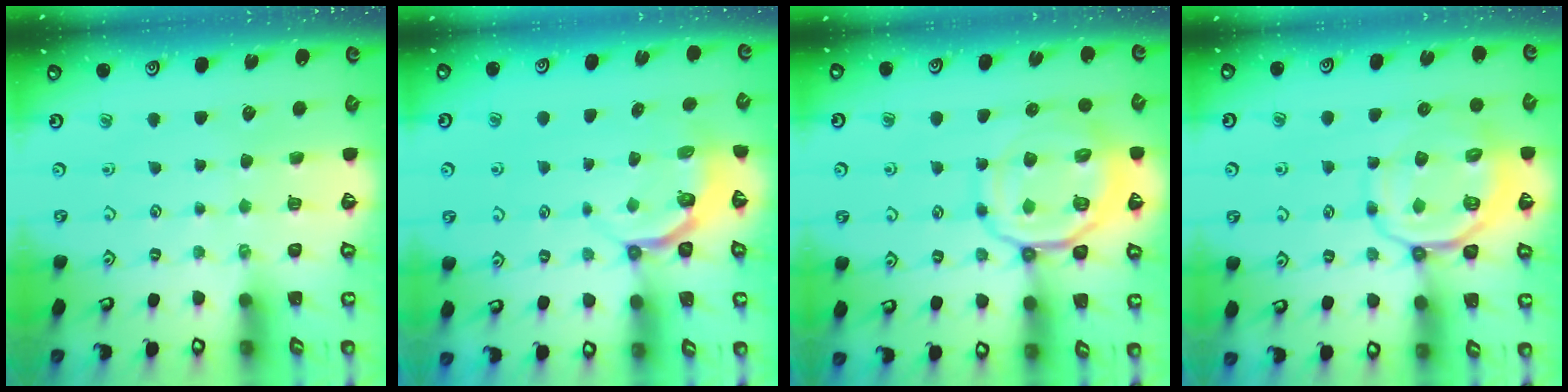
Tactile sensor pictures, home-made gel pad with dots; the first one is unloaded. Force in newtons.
{"total": 4.5, "press": 3.7, "slide": 2.6}
{"total": 13.7, "press": 13.6, "slide": 1.7}
{"total": 11.3, "press": 11.1, "slide": 2.3}